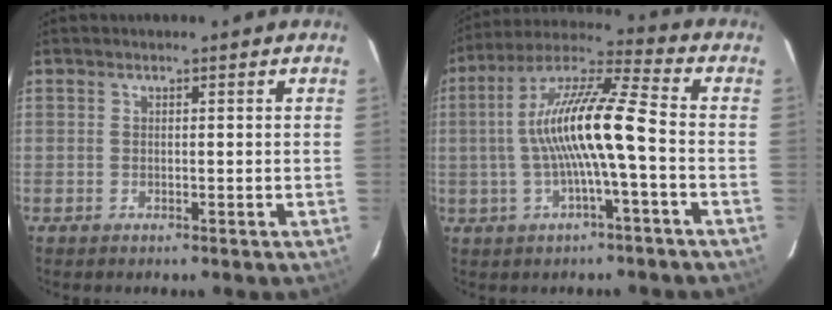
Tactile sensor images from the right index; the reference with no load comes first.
{"total": 14.0, "force": [-1.6, 1.3, 13.8], "torque": [-0.261, 0.017, -0.033]}